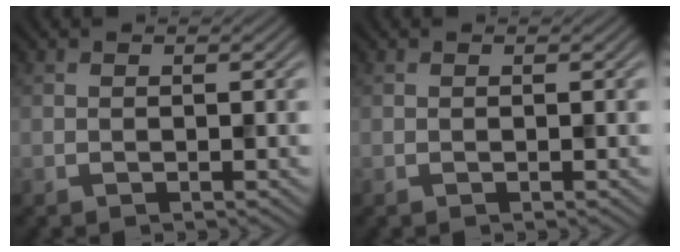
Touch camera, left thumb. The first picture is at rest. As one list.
[{"total": 0.0}]